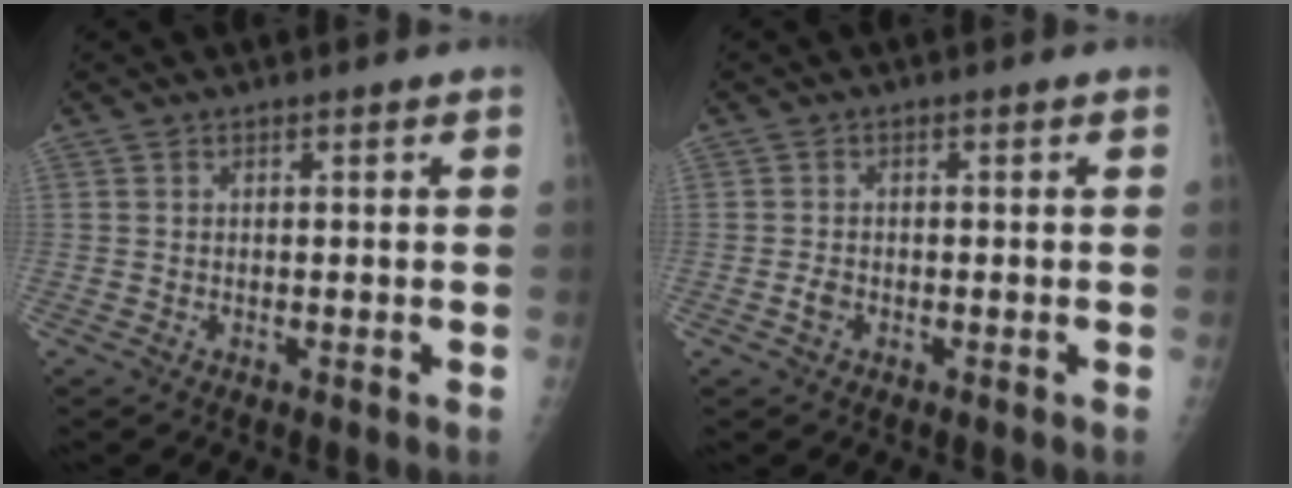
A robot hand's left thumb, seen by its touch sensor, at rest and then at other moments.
{"total": 1.6, "force": [-0.7, 1.1, 0.9], "torque": [-0.018, 0.002, -0.013]}